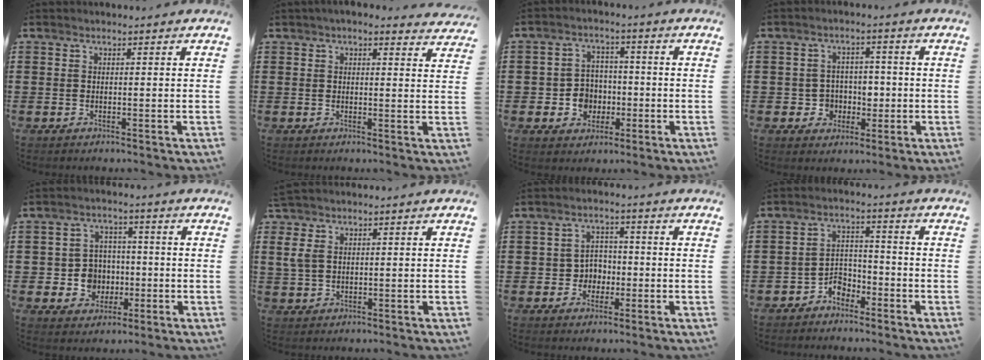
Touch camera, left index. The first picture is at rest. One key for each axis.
{"total": 2.6, "fx": 2.3, "fy": 0.4, "fz": 1.1, "tx": -0.027, "ty": -0.001, "tz": 0.043}
{"total": 5.6, "fx": -1.3, "fy": 5.0, "fz": 2.1, "tx": -0.060, "ty": 0.013, "tz": -0.026}
{"total": 4.5, "fx": -0.5, "fy": 4.3, "fz": 1.1, "tx": -0.038, "ty": 0.011, "tz": -0.011}
{"total": 6.4, "fx": -0.9, "fy": 5.8, "fz": 2.4, "tx": -0.062, "ty": 0.013, "tz": -0.017}
{"total": 3.0, "fx": 1.4, "fy": 1.5, "fz": 2.2, "tx": -0.064, "ty": 0.000, "tz": 0.020}
{"total": 3.8, "fx": -1.0, "fy": 3.4, "fz": 1.3, "tx": -0.036, "ty": 0.007, "tz": -0.024}
{"total": 3.7, "fx": -3.2, "fy": 1.6, "fz": 0.7, "tx": -0.019, "ty": 0.011, "tz": -0.068}